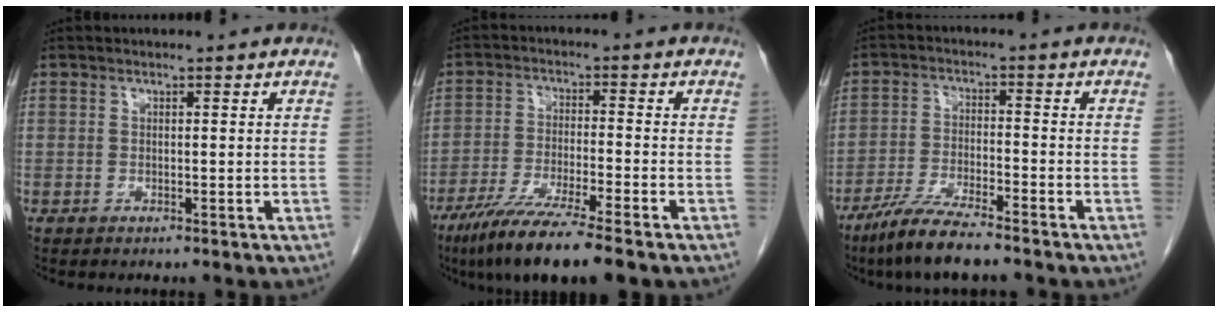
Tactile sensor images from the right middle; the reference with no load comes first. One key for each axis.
{"total": 10.8, "fx": -7.8, "fy": -0.1, "fz": 7.5, "tx": -0.136, "ty": -0.035, "tz": -0.134}
{"total": 8.5, "fx": -6.6, "fy": 0.6, "fz": 5.2, "tx": -0.105, "ty": -0.026, "tz": -0.124}